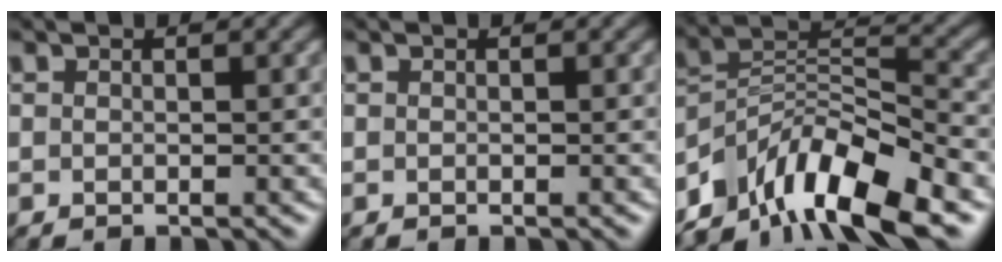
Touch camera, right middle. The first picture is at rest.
{"total": 0.0}
{"total": 10.5, "force": [-7.8, 3.6, 6.1], "torque": [-0.101, 0.017, -0.154]}